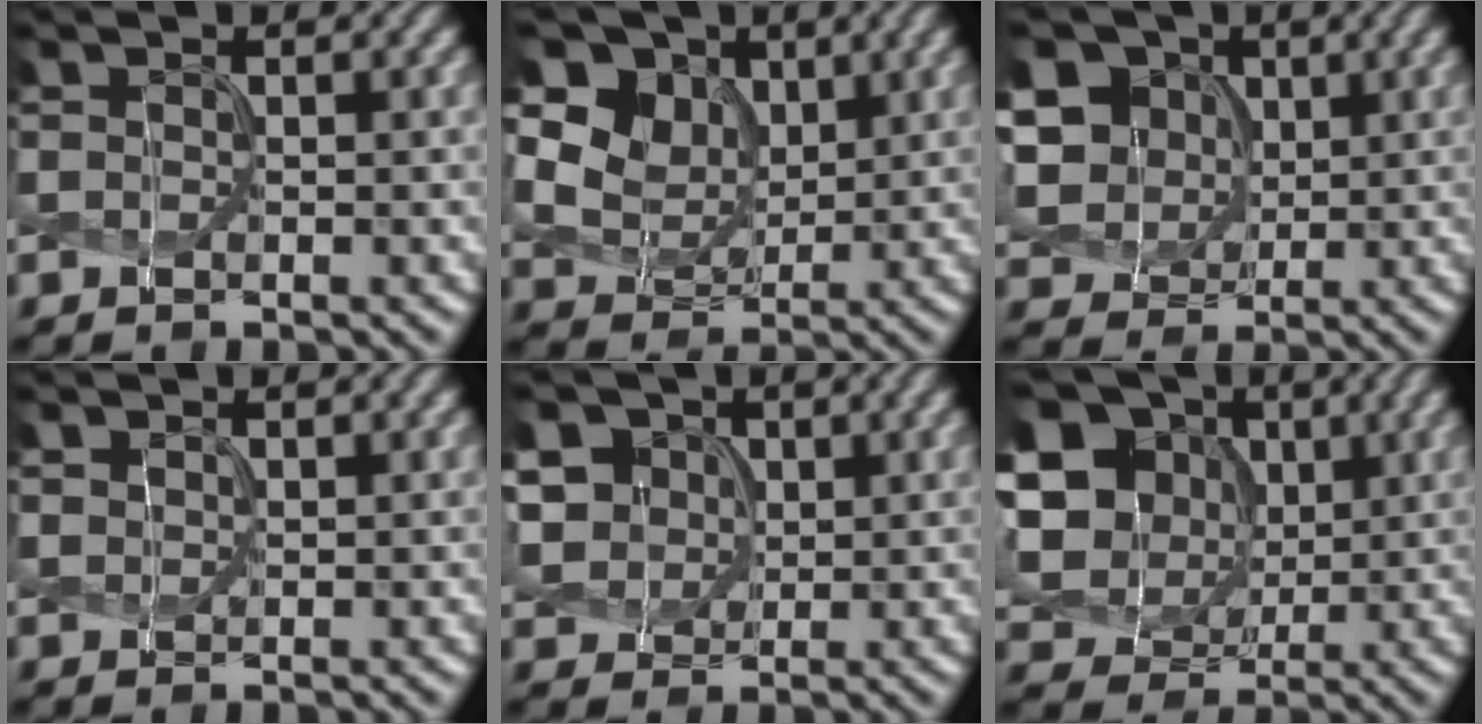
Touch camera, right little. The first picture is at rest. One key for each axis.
{"total": 11.6, "fx": 5.7, "fy": 8.5, "fz": 5.5, "tx": -0.139, "ty": 0.016, "tz": 0.104}
{"total": 11.7, "fx": 4.2, "fy": 9.3, "fz": 5.9, "tx": -0.150, "ty": 0.024, "tz": 0.073}
{"total": 0.8, "fx": 0.7, "fy": 0.3, "fz": 0.1, "tx": -0.007, "ty": 0.000, "tz": 0.018}
{"total": 8.1, "fx": 2.9, "fy": 6.5, "fz": 4.0, "tx": -0.100, "ty": 0.024, "tz": 0.043}
{"total": 14.7, "fx": 4.0, "fy": 12.1, "fz": 7.3, "tx": -0.183, "ty": 0.018, "tz": 0.077}